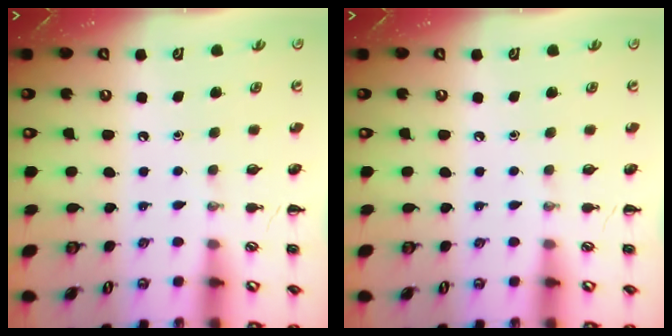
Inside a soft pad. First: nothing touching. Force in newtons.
{"total": 0.0}